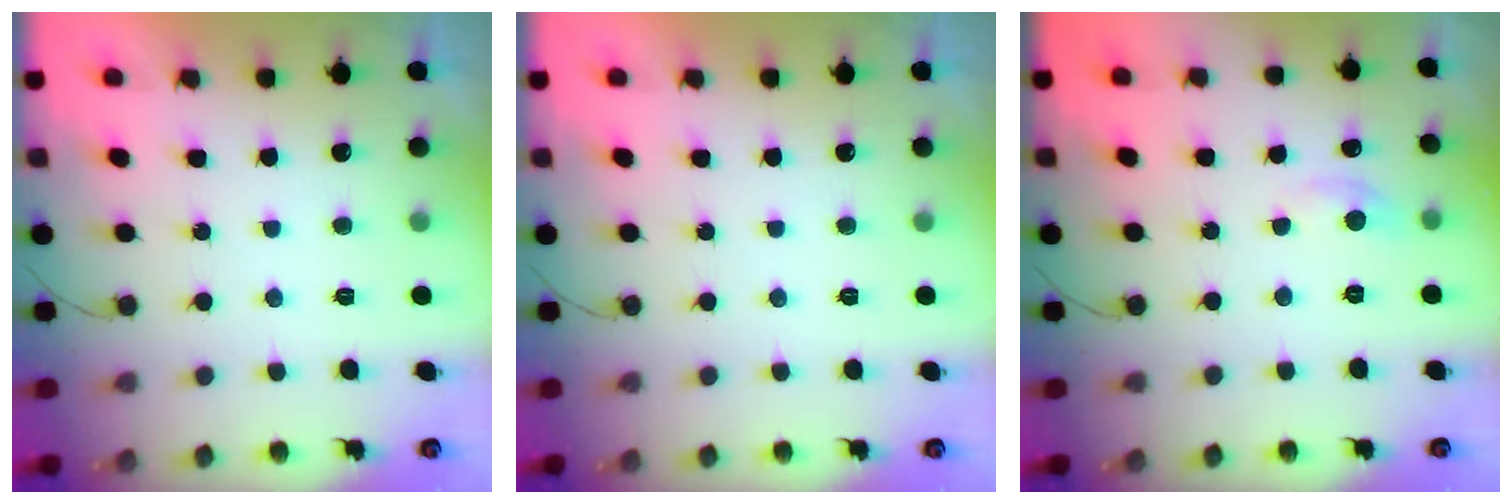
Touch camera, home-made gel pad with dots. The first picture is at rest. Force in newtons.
{"total": 0.0}
{"total": 5.0, "press": 4.9, "slide": 0.6}